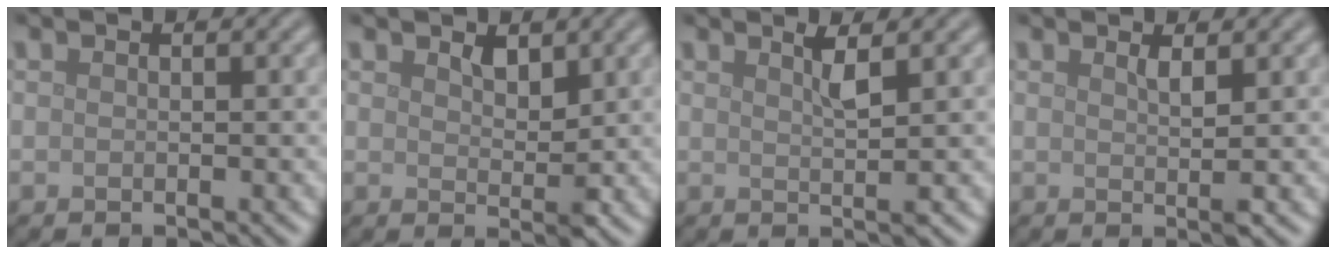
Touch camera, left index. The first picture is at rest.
{"total": 1.9, "force": [1.2, 0.9, 1.2], "torque": [-0.021, -0.006, 0.023]}
{"total": 2.0, "force": [1.0, 0.2, 1.7], "torque": [-0.027, -0.001, 0.014]}
{"total": 1.5, "force": [0.8, 0.2, 1.3], "torque": [-0.021, -0.002, 0.010]}